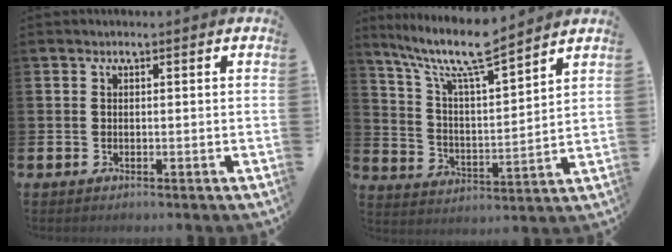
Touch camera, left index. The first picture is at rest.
{"total": 10.8, "force": [9.3, 1.5, 5.3], "torque": [-0.132, -0.050, 0.160]}